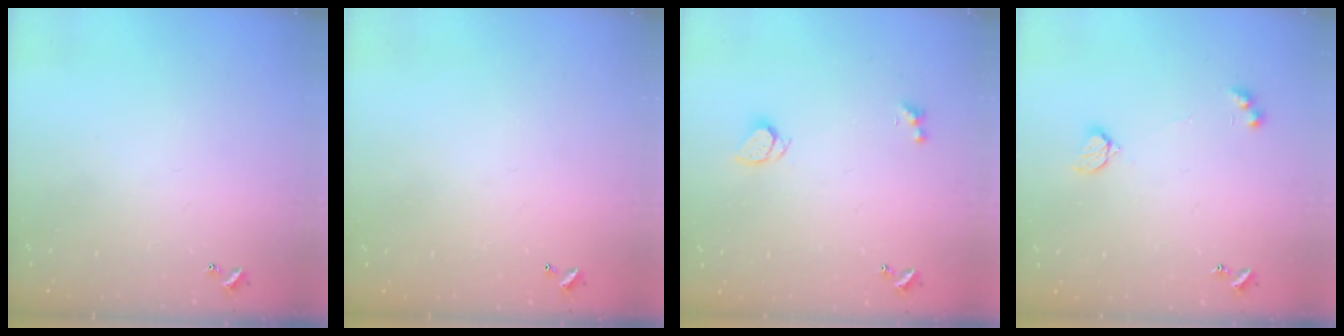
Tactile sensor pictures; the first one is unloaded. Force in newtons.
{"total": 2.6, "press": 2.6, "slide": 0.0}
{"total": 2.3, "press": 2.2, "slide": 0.7}
{"total": 4.1, "press": 4.1, "slide": 0.3}